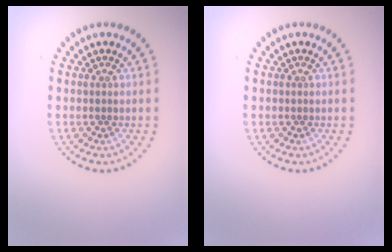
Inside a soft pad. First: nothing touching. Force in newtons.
{"total": 0.0}